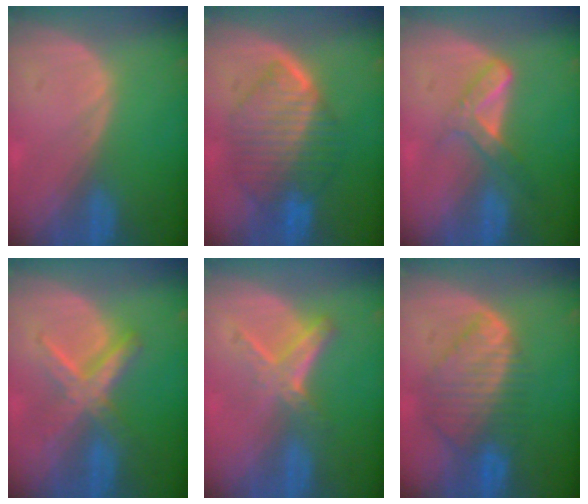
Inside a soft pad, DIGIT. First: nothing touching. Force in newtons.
{"total": 9.1, "press": 9.1, "slide": 0.5}
{"total": 5.3, "press": 4.6, "slide": 2.7}
{"total": 5.9, "press": 5.9, "slide": 0.2}
{"total": 5.8, "press": 5.2, "slide": 2.5}
{"total": 8.7, "press": 7.7, "slide": 4.1}